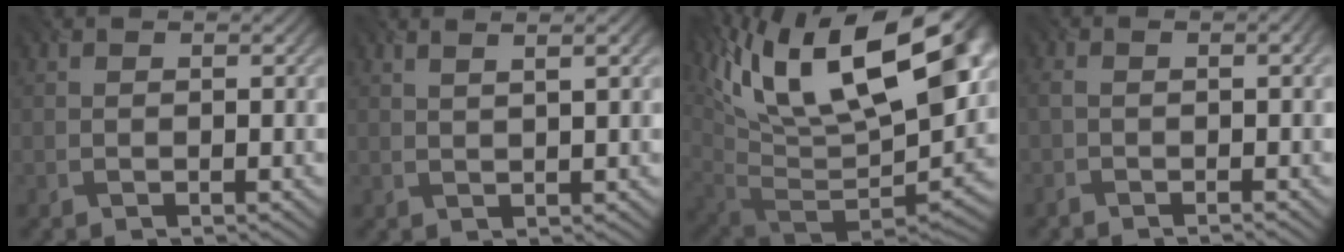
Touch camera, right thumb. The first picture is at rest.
{"total": 3.4, "force": [1.8, 0.6, 2.9], "torque": [-0.034, 0.011, 0.019]}
{"total": 21.0, "force": [9.0, 9.7, 16.3], "torque": [-0.272, 0.013, 0.166]}
{"total": 4.0, "force": [-0.7, 1.2, 3.8], "torque": [-0.050, -0.002, -0.018]}